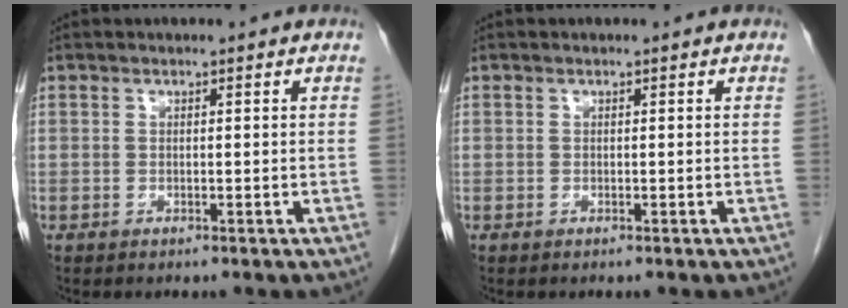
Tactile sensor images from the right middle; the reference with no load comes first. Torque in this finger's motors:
{"motor_torque": [-0.06, -0.11, -0.02, -0.01]}